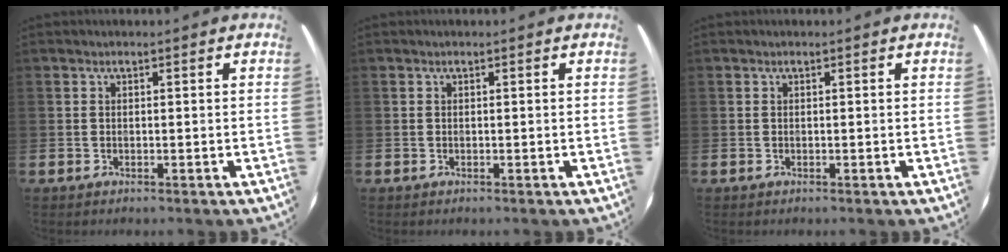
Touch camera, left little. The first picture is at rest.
{"total": 0.0}
{"total": 0.0}